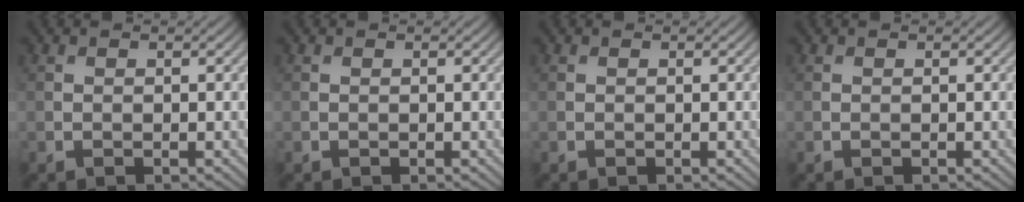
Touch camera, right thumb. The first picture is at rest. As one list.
[{"total": 0.0}, {"total": 0.0}, {"total": 0.0}]